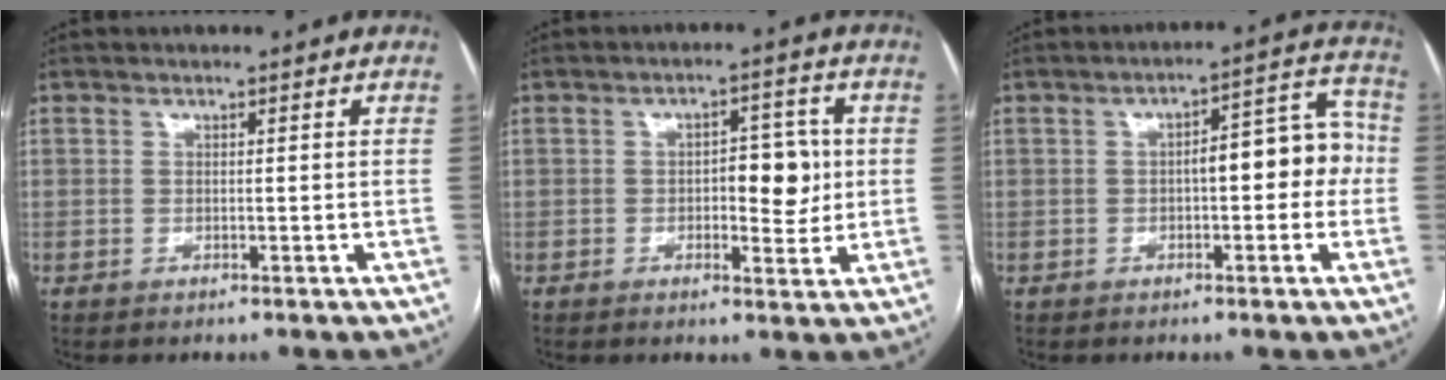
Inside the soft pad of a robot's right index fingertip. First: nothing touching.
{"total": 6.3, "force": [0.1, 2.9, 5.7], "torque": [-0.068, 0.010, 0.003]}
{"total": 8.8, "force": [-0.5, 3.1, 8.2], "torque": [-0.100, 0.046, -0.005]}